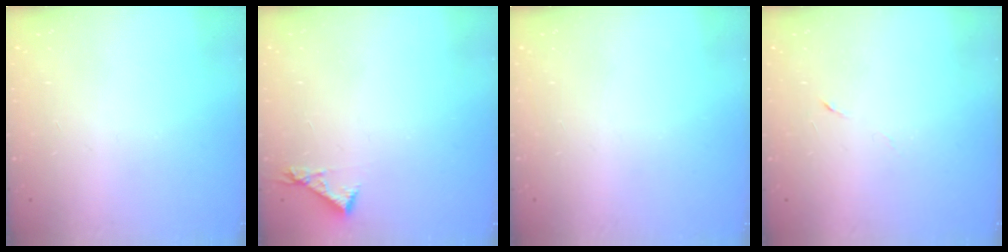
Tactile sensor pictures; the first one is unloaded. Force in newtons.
{"total": 4.7, "press": 4.7, "slide": 0.4}
{"total": 0.0}
{"total": 2.9, "press": 2.7, "slide": 1.0}